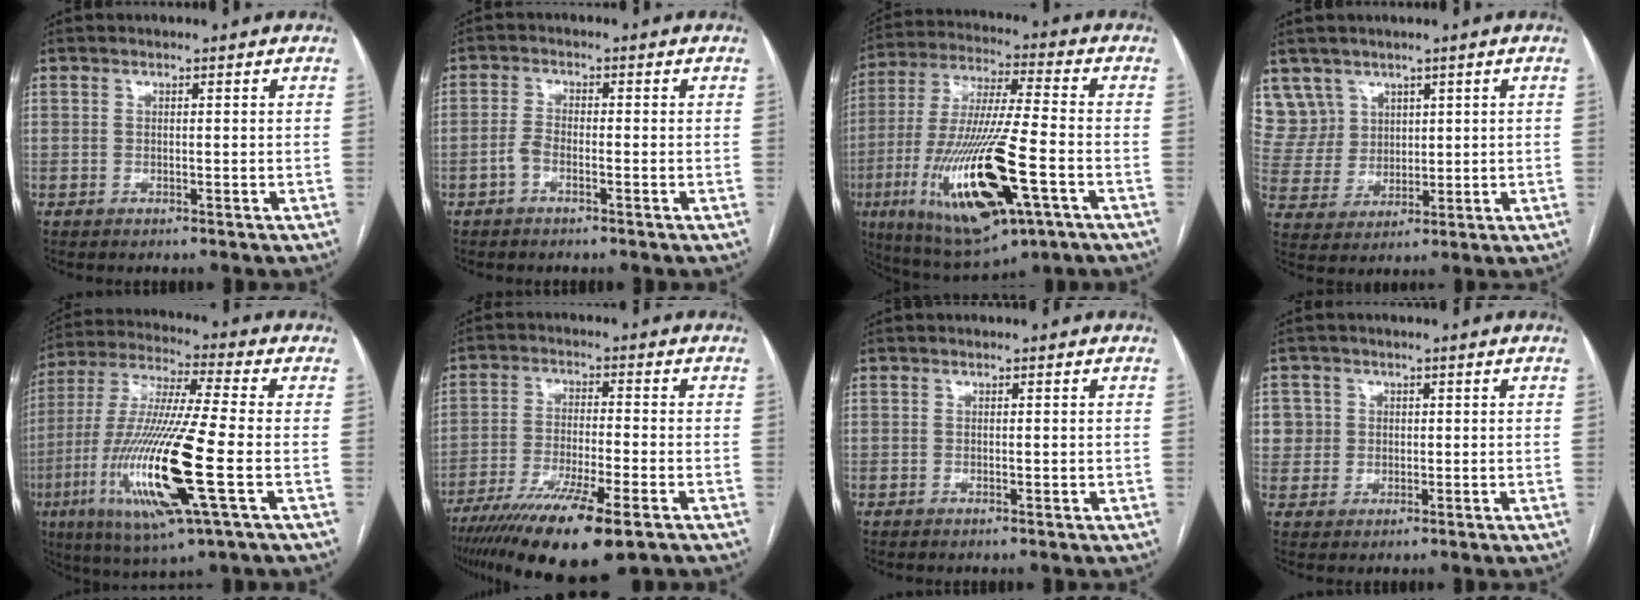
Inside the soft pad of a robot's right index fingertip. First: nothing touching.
{"total": 2.2, "force": [-1.1, 0.9, 1.7], "torque": [-0.036, 0.008, -0.023]}
{"total": 22.0, "force": [-7.9, 3.9, 20.2], "torque": [-0.426, -0.041, -0.129]}
{"total": 7.6, "force": [4.9, 5.8, -0.1], "torque": [-0.001, 0.020, 0.111]}
{"total": 20.1, "force": [-5.5, 1.2, 19.3], "torque": [-0.419, -0.030, -0.103]}
{"total": 15.2, "force": [-9.8, 1.6, 11.5], "torque": [-0.200, -0.039, -0.163]}
{"total": 0.6, "force": [0.0, 0.3, 0.5], "torque": [-0.009, -0.001, 0.003]}
{"total": 5.3, "force": [1.3, 5.1, 0.0], "torque": [0.014, 0.013, 0.029]}